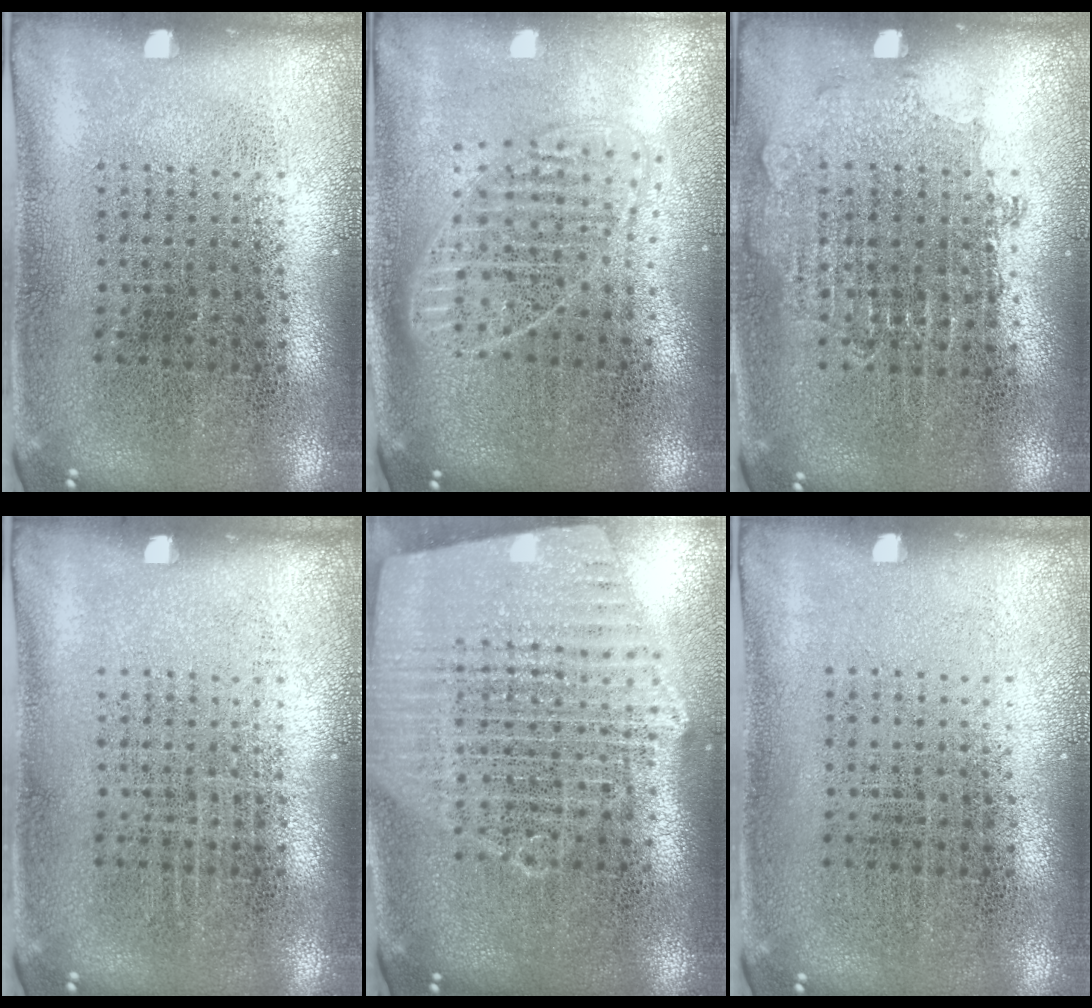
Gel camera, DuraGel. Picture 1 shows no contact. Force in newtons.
{"total": 1.7, "press": 1.4, "slide": 1.0}
{"total": 0.8, "press": 0.8, "slide": 0.2}
{"total": 0.0}
{"total": 2.1, "press": 1.9, "slide": 0.9}
{"total": 0.0}